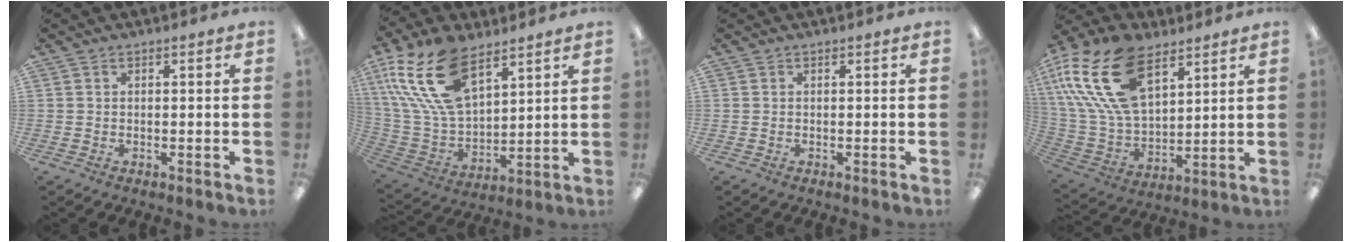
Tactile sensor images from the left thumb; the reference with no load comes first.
{"total": 21.7, "force": [11.6, 11.9, 13.9], "torque": [-0.319, -0.046, 0.212]}
{"total": 0.0}
{"total": 23.5, "force": [11.4, 13.4, 15.5], "torque": [-0.342, -0.045, 0.204]}